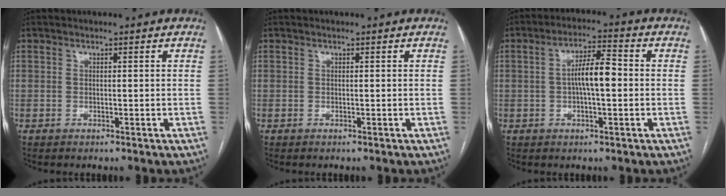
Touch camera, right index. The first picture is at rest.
{"total": 0.0}
{"total": 6.5, "force": [-0.2, 1.5, 6.3], "torque": [-0.117, 0.015, -0.006]}